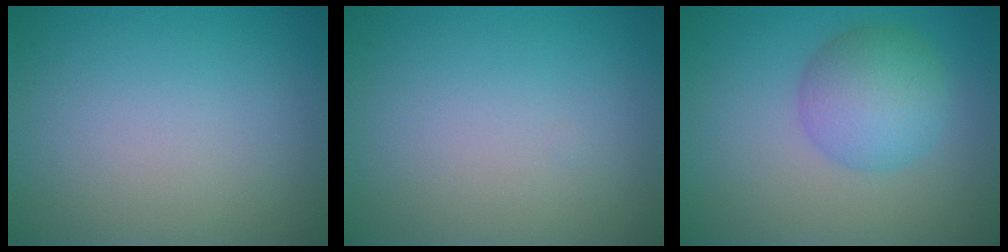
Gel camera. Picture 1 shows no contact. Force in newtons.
{"total": 0.0}
{"total": 4.9, "press": 4.9, "slide": 0.1}